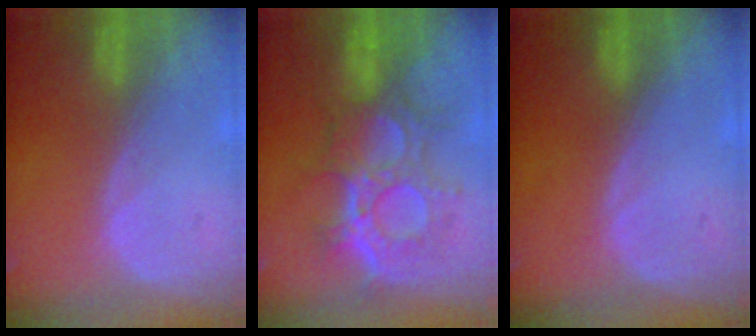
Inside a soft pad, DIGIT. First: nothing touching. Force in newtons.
{"total": 9.5, "press": 9.3, "slide": 2.0}
{"total": 0.0}